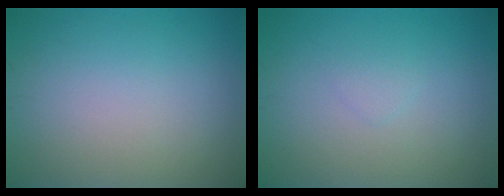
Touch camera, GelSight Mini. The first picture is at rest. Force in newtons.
{"total": 0.6, "press": 0.6, "slide": 0.0}